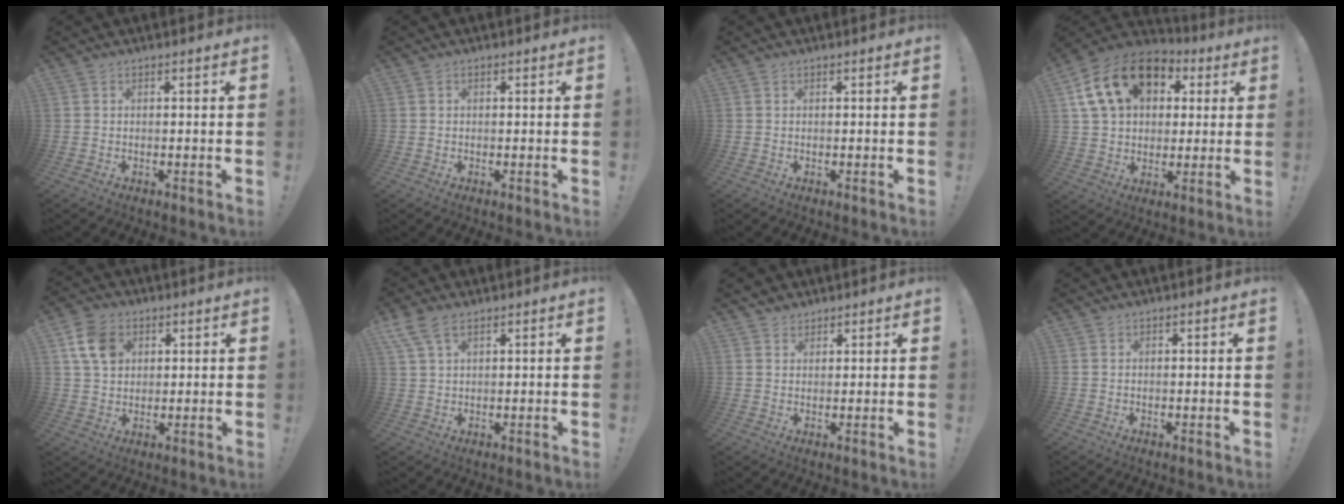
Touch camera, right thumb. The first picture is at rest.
{"total": 0.0}
{"total": 0.0}
{"total": 19.4, "force": [7.2, 13.9, 11.5], "torque": [-0.191, -0.003, 0.140]}
{"total": 9.7, "force": [3.8, 7.3, 5.2], "torque": [-0.091, -0.004, 0.076]}
{"total": 6.2, "force": [3.7, 3.0, 4.0], "torque": [-0.087, -0.002, 0.076]}
{"total": 2.7, "force": [1.9, 1.9, 0.2], "torque": [0.004, -0.009, 0.035]}
{"total": 0.0}